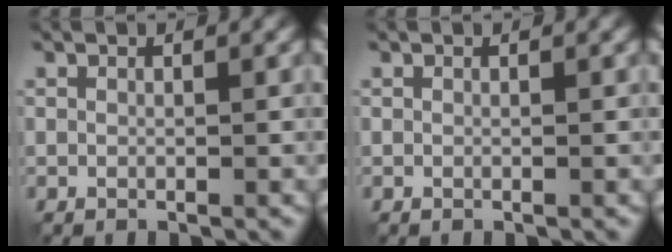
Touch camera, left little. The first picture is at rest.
{"total": 0.0}